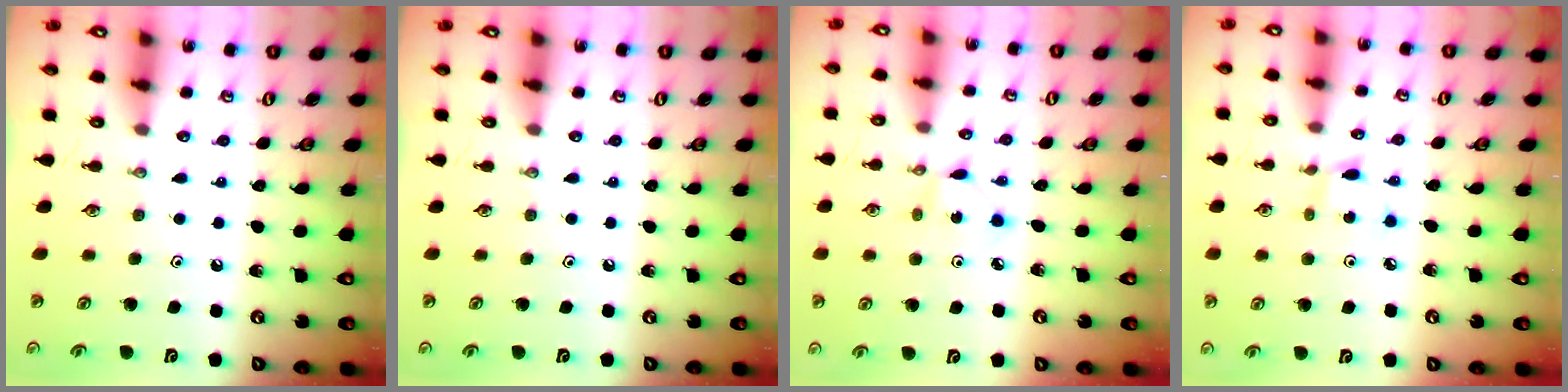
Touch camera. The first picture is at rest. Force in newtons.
{"total": 0.0}
{"total": 1.7, "press": 1.7, "slide": 0.1}
{"total": 3.0, "press": 2.9, "slide": 0.4}